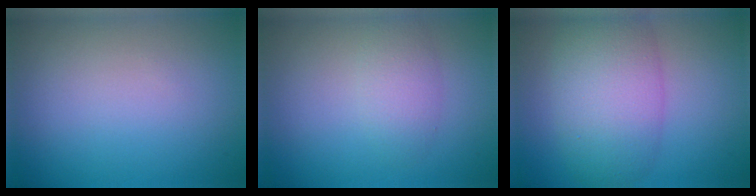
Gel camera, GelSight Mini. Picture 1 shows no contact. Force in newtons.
{"total": 2.3, "press": 2.3, "slide": 0.1}
{"total": 7.3, "press": 7.3, "slide": 0.3}